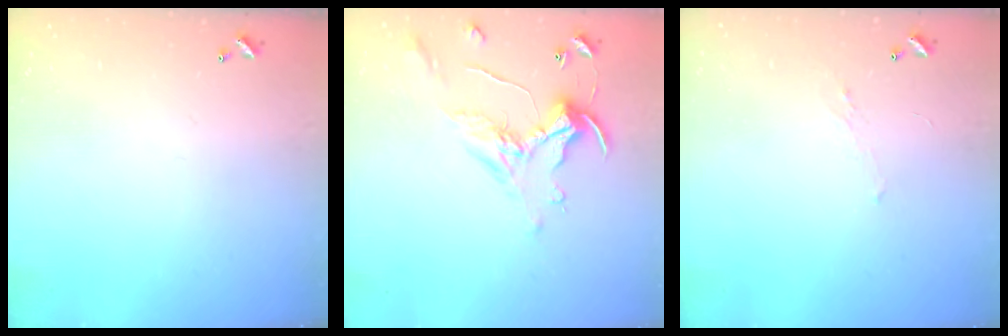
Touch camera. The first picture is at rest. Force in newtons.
{"total": 1.1, "press": 0.8, "slide": 0.9}
{"total": 1.3, "press": 1.1, "slide": 0.7}